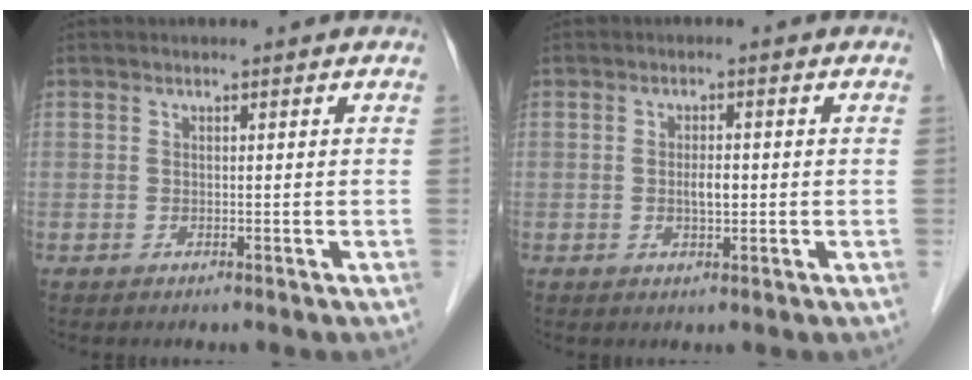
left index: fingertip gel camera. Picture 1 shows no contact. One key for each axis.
{"total": 2.3, "fx": -0.2, "fy": 0.7, "fz": 2.2, "tx": -0.041, "ty": 0.001, "tz": -0.001}